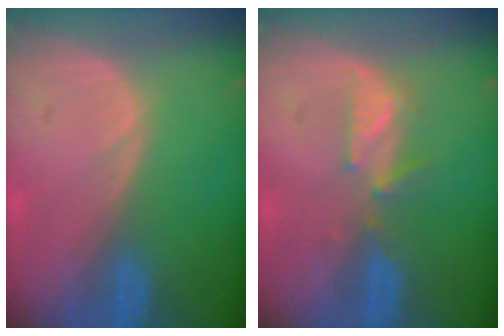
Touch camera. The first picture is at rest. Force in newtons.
{"total": 3.1, "press": 3.0, "slide": 0.3}